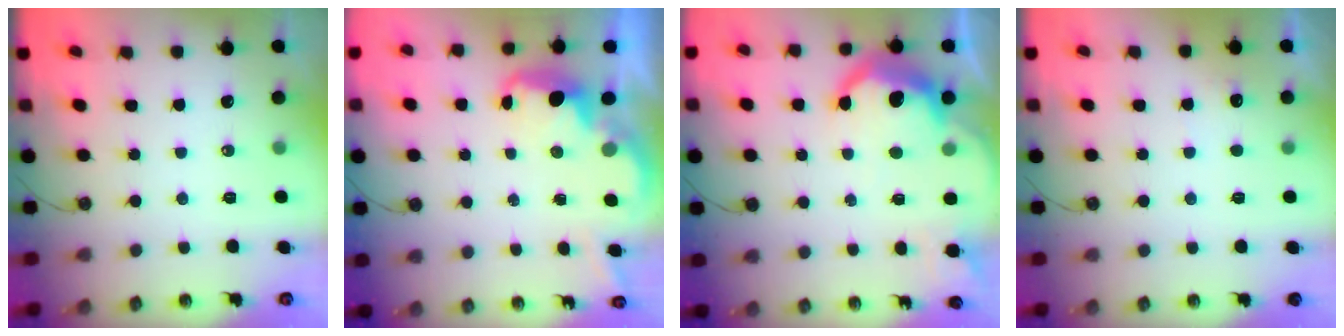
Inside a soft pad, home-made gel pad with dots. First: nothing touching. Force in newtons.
{"total": 3.0, "press": 2.9, "slide": 0.7}
{"total": 13.9, "press": 13.9, "slide": 0.7}
{"total": 3.7, "press": 3.5, "slide": 1.1}